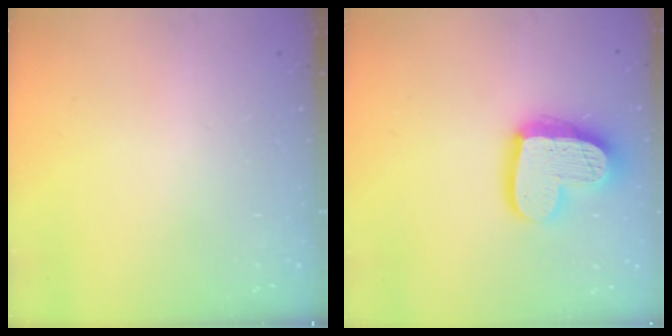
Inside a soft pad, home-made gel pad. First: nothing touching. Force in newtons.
{"total": 20.0, "press": 20.0, "slide": 1.7}